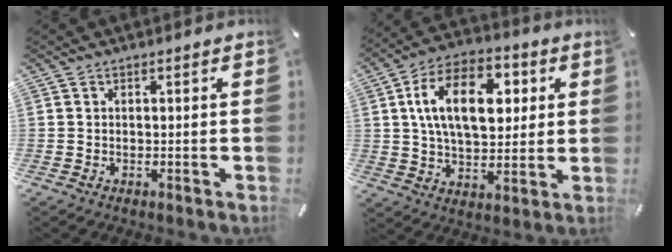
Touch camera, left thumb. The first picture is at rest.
{"total": 17.0, "force": [4.3, 10.5, 12.6], "torque": [-0.226, 0.009, 0.072]}